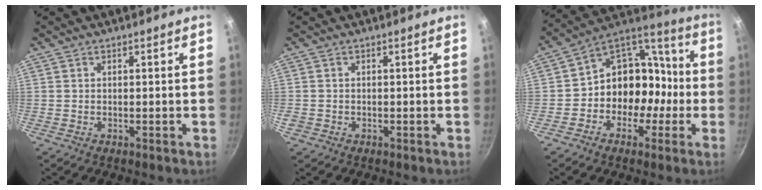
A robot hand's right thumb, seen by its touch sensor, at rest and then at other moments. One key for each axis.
{"total": 1.2, "fx": -0.5, "fy": 1.0, "fz": 0.3, "tx": -0.007, "ty": 0.001, "tz": -0.006}
{"total": 14.3, "fx": -3.2, "fy": 12.0, "fz": 7.1, "tx": -0.042, "ty": 0.077, "tz": -0.059}